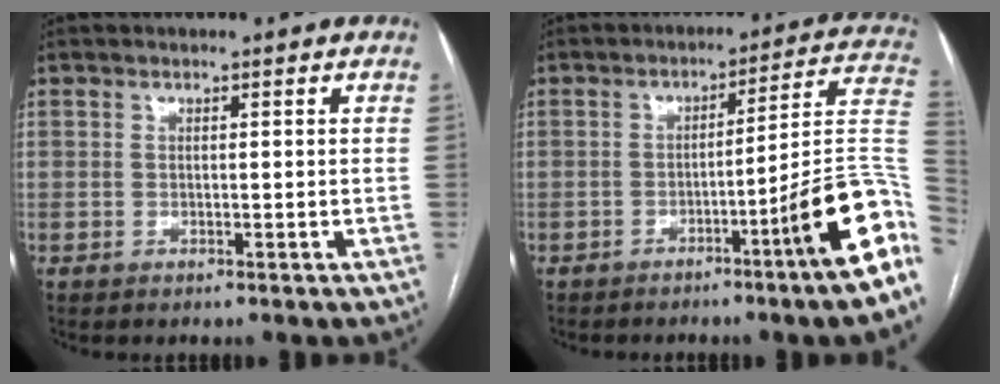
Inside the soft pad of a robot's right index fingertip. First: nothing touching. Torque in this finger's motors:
{"motor_torque": [1.39, -0.75, 0.56, 0.13]}